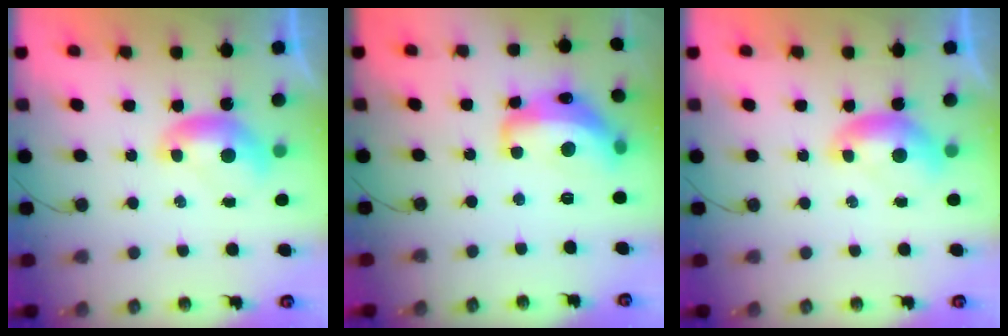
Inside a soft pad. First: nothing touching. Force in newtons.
{"total": 11.8, "press": 11.8, "slide": 0.7}
{"total": 0.0}